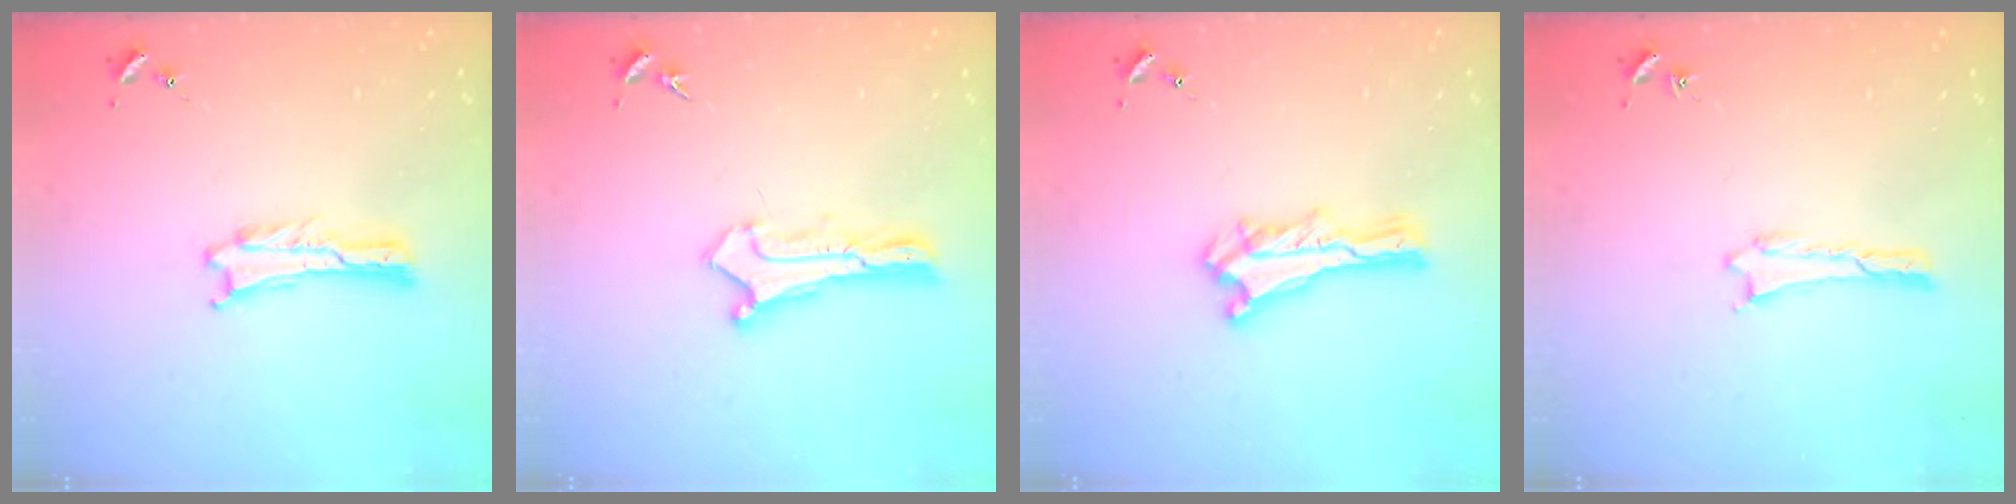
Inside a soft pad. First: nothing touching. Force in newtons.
{"total": 0.8, "press": 0.8, "slide": 0.0}
{"total": 0.6, "press": 0.5, "slide": 0.2}
{"total": 0.0}